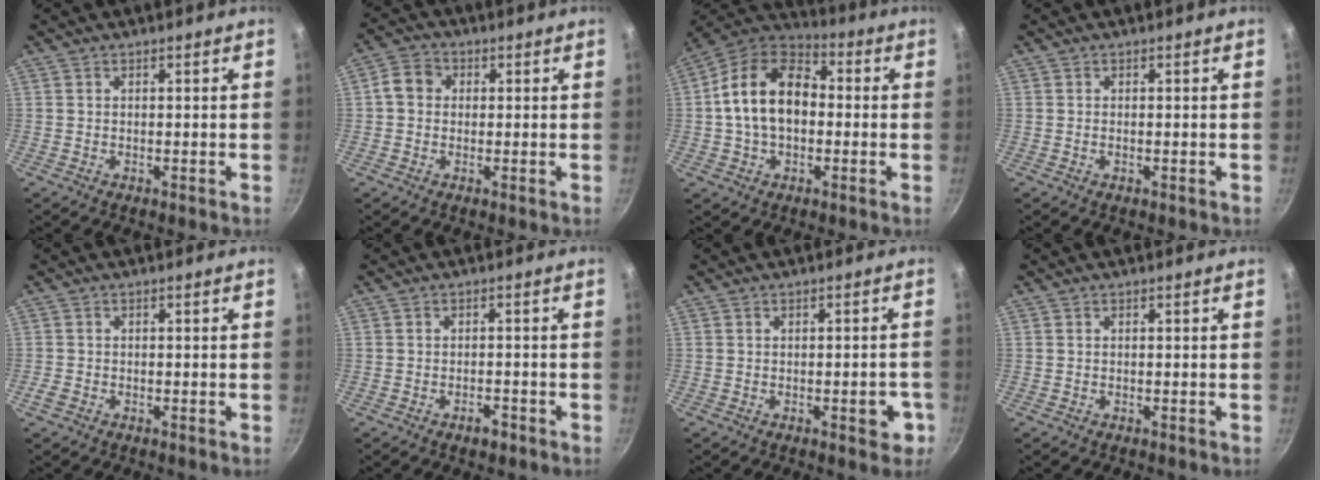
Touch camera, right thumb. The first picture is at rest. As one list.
[{"total": 4.9, "force": [0.4, 4.2, 2.5], "torque": [-0.031, 0.011, -0.007]}, {"total": 15.7, "force": [0.1, 10.7, 11.5], "torque": [-0.172, 0.036, -0.015]}, {"total": 0.5, "force": [-0.2, 0.2, 0.5], "torque": [-0.009, 0.002, -0.004]}, {"total": 1.6, "force": [-0.9, 1.0, 0.8], "torque": [-0.017, 0.002, -0.019]}, {"total": 2.4, "force": [-1.6, 1.1, 1.4], "torque": [-0.015, 0.015, -0.022]}, {"total": 6.3, "force": [-2.6, 2.6, 5.1], "torque": [-0.038, 0.021, -0.031]}, {"total": 0.0}]